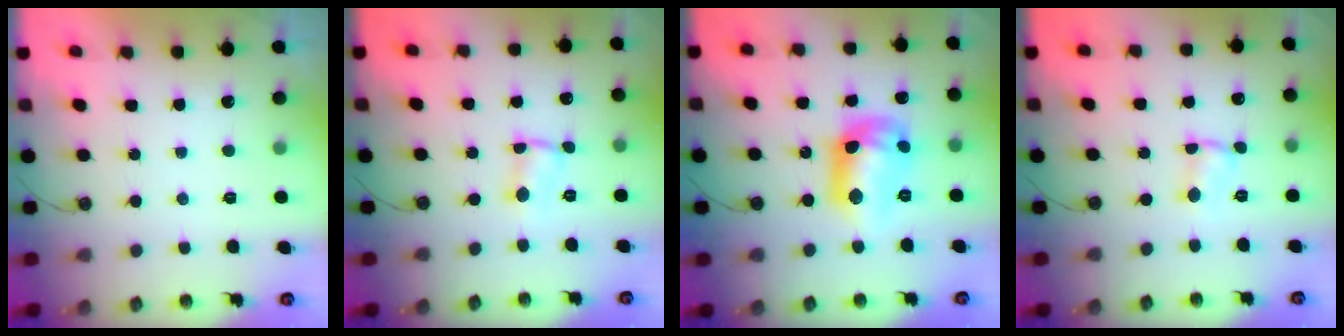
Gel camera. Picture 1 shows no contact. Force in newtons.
{"total": 1.5, "press": 1.5, "slide": 0.2}
{"total": 13.7, "press": 13.7, "slide": 1.1}
{"total": 1.9, "press": 1.9, "slide": 0.3}